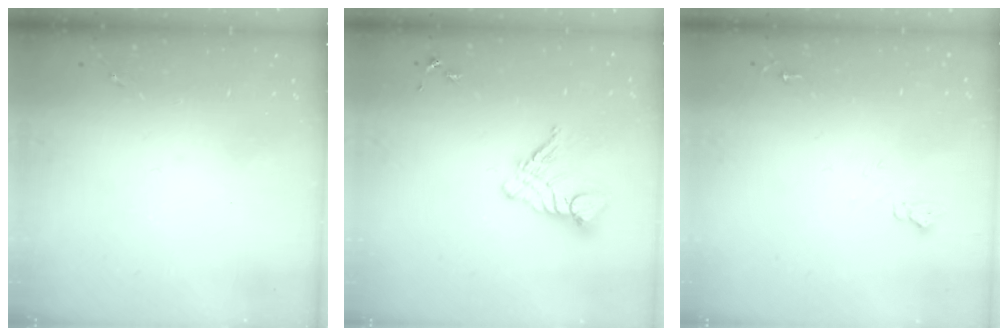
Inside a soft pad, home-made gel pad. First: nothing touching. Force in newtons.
{"total": 10.7, "press": 10.6, "slide": 1.1}
{"total": 5.4, "press": 5.4, "slide": 0.7}